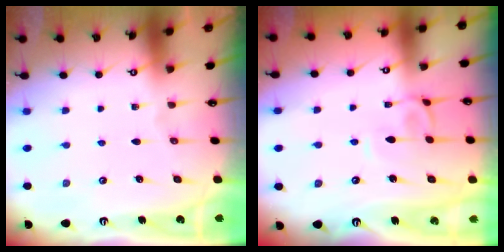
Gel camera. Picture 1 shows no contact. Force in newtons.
{"total": 2.7, "press": 2.7, "slide": 0.2}